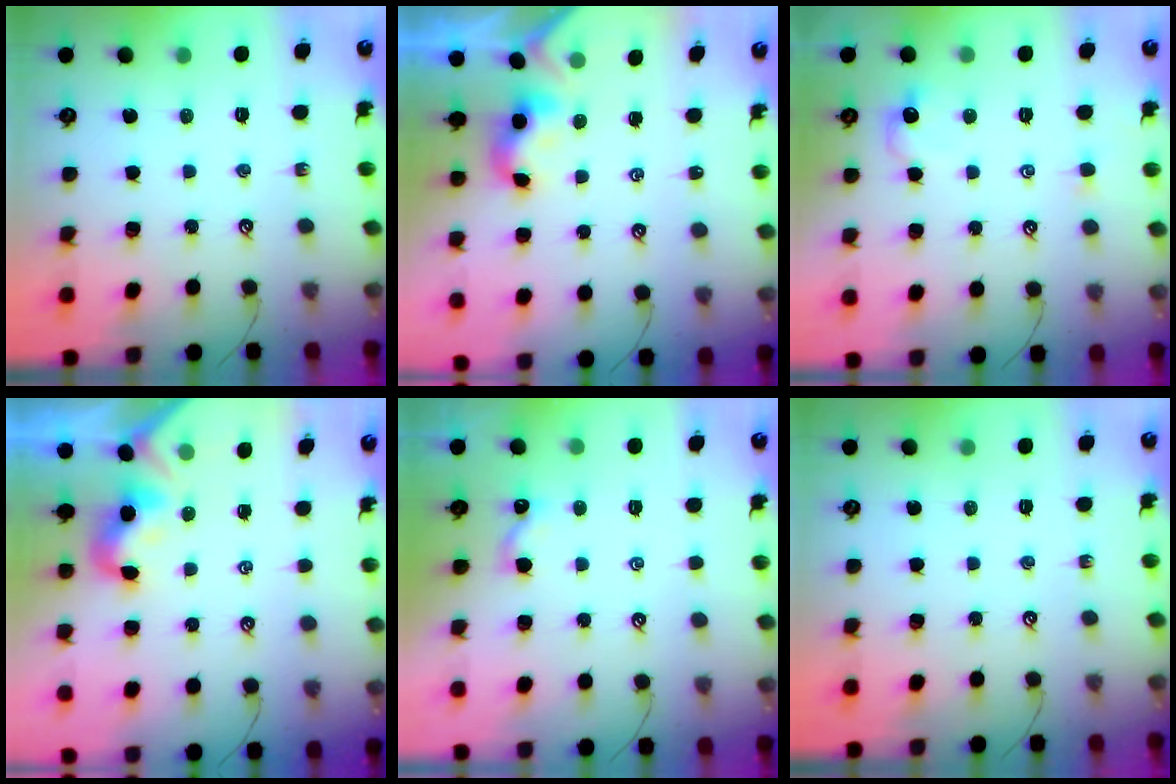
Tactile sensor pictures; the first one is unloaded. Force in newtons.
{"total": 2.4, "press": 2.4, "slide": 0.2}
{"total": 2.1, "press": 2.0, "slide": 0.7}
{"total": 0.9, "press": 0.7, "slide": 0.6}
{"total": 3.6, "press": 3.6, "slide": 0.2}
{"total": 0.0}